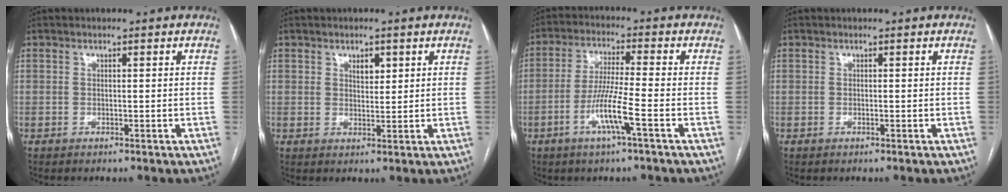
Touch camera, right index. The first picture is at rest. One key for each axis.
{"total": 2.5, "fx": 1.1, "fy": 1.5, "fz": 1.6, "tx": -0.023, "ty": 0.002, "tz": 0.019}
{"total": 7.8, "fx": -3.3, "fy": -0.3, "fz": 7.1, "tx": -0.141, "ty": -0.004, "tz": -0.065}
{"total": 0.0}